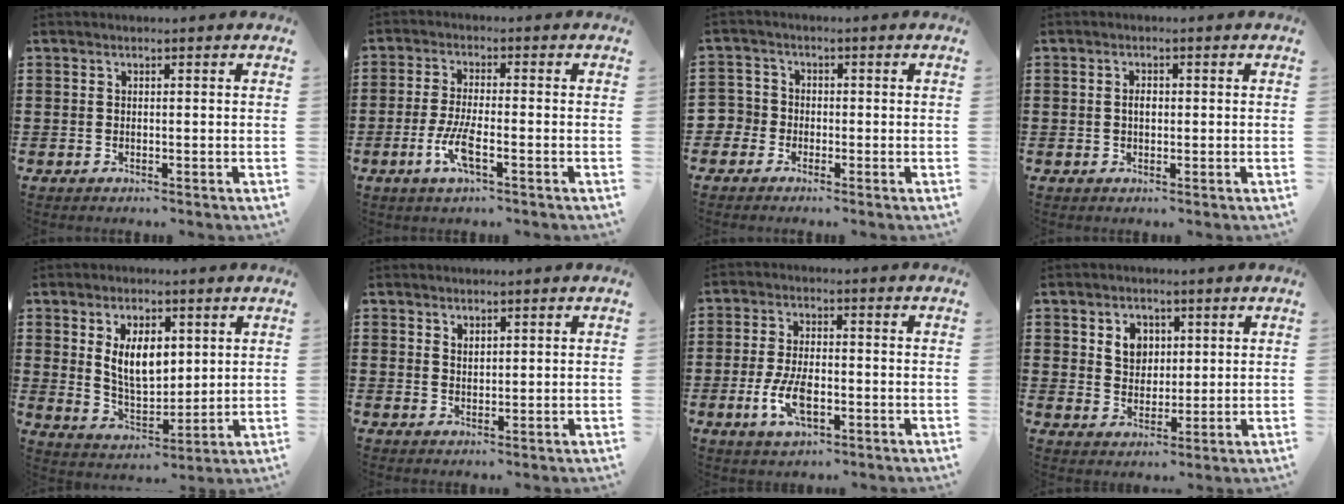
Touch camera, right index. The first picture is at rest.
{"total": 5.3, "force": [-2.1, 1.1, 4.7], "torque": [-0.104, -0.009, -0.043]}
{"total": 3.1, "force": [-1.8, 2.5, 0.1], "torque": [-0.032, -0.002, -0.046]}
{"total": 1.6, "force": [0.0, 0.8, 1.4], "torque": [-0.028, 0.004, -0.001]}
{"total": 7.9, "force": [2.4, 4.2, 6.3], "torque": [-0.127, 0.007, 0.042]}
{"total": 1.5, "force": [1.3, 0.6, 0.1], "torque": [-0.005, 0.002, 0.026]}
{"total": 6.6, "force": [-2.0, 3.2, 5.4], "torque": [-0.124, -0.001, -0.041]}
{"total": 4.5, "force": [1.9, 3.7, 1.8], "torque": [-0.042, 0.011, 0.030]}